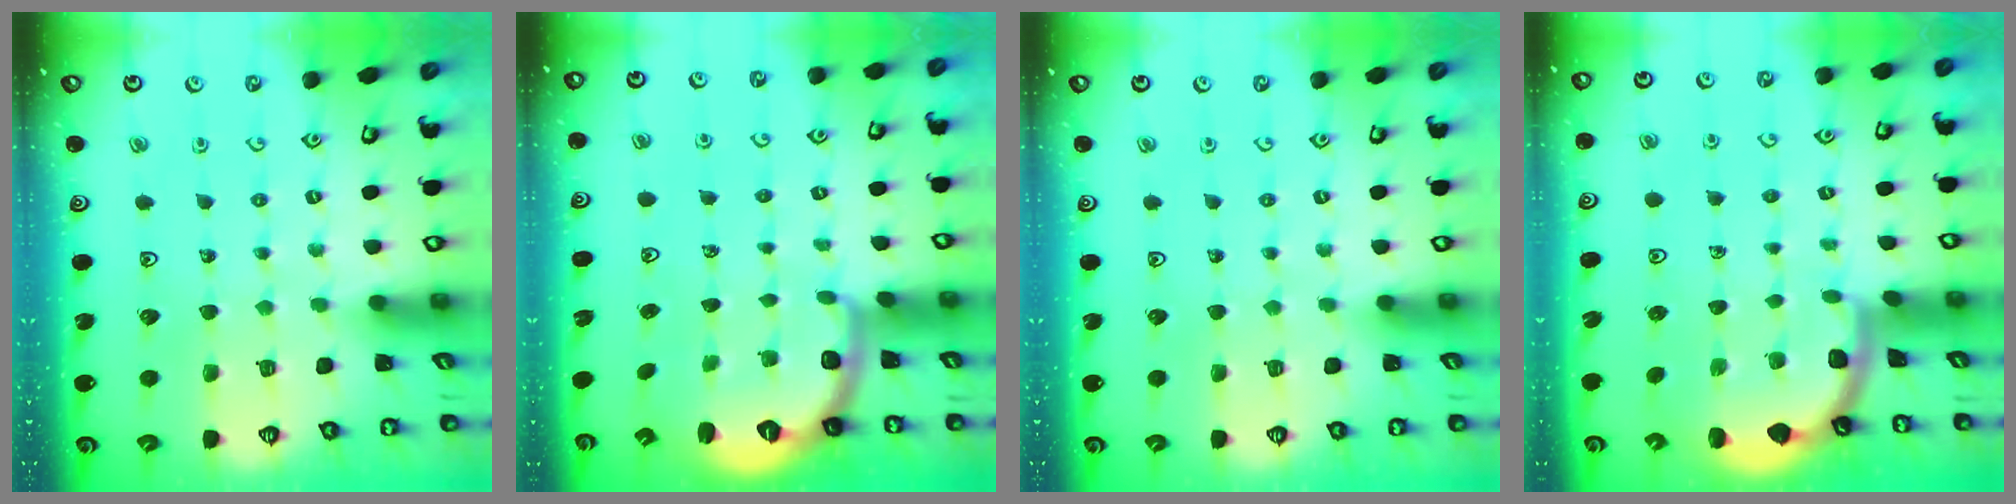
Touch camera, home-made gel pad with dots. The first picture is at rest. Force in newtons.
{"total": 2.6, "press": 1.5, "slide": 2.2}
{"total": 0.0}
{"total": 1.7, "press": 1.7, "slide": 0.0}